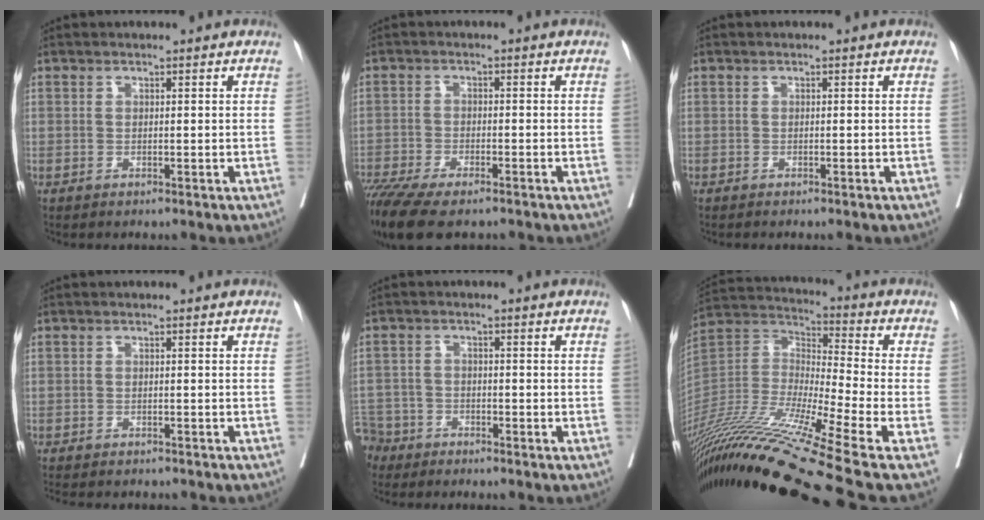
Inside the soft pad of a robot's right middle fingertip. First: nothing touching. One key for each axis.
{"total": 11.4, "fx": -9.0, "fy": 3.1, "fz": 6.4, "tx": -0.118, "ty": -0.015, "tz": -0.147}
{"total": 1.0, "fx": -0.9, "fy": 0.0, "fz": 0.5, "tx": -0.009, "ty": -0.002, "tz": -0.014}
{"total": 9.2, "fx": -8.2, "fy": 2.2, "fz": 3.4, "tx": -0.051, "ty": -0.008, "tz": -0.102}
{"total": 6.8, "fx": -5.7, "fy": 3.7, "fz": 0.1, "tx": -0.010, "ty": -0.004, "tz": -0.110}
{"total": 24.5, "fx": -18.5, "fy": -1.9, "fz": 15.9, "tx": -0.335, "ty": -0.038, "tz": -0.345}